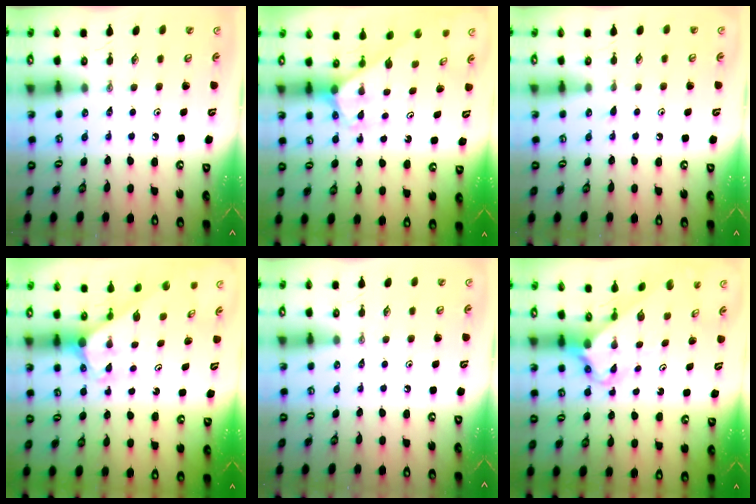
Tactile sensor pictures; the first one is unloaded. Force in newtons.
{"total": 2.4, "press": 2.4, "slide": 0.2}
{"total": 4.2, "press": 4.2, "slide": 0.4}
{"total": 2.0, "press": 2.0, "slide": 0.1}
{"total": 0.0}
{"total": 2.5, "press": 2.5, "slide": 0.2}